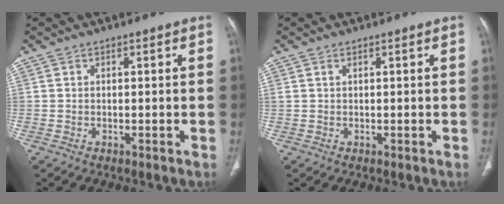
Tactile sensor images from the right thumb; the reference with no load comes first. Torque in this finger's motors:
{"motor_torque": [-0.22, -0.48, 0.30, 0.27, 0.07]}